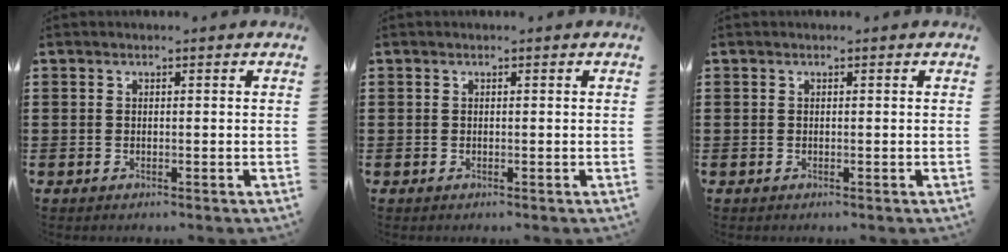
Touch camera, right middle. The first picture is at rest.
{"total": 0.0}
{"total": 0.0}